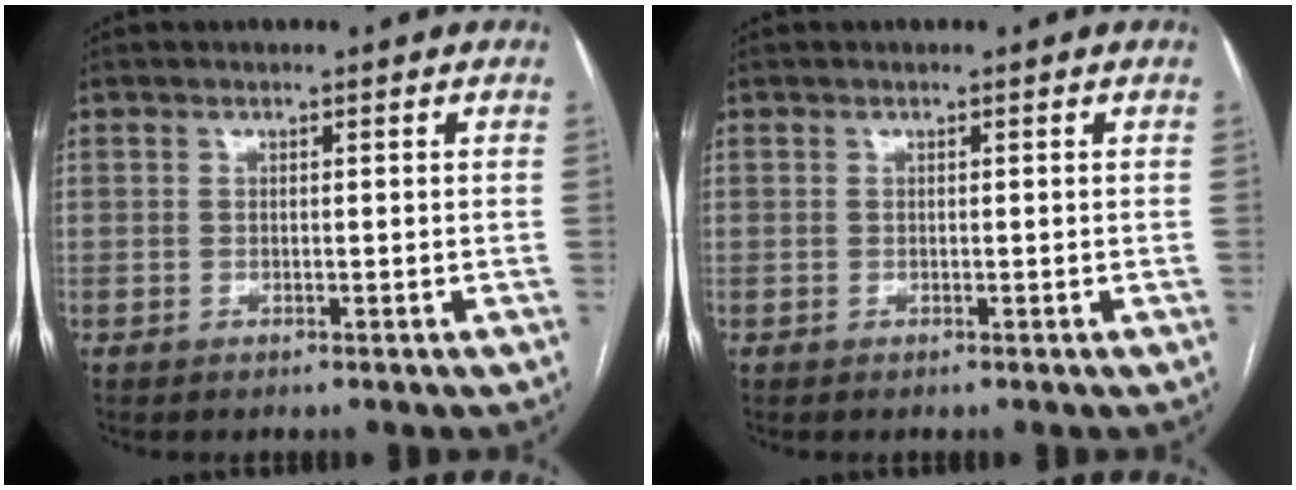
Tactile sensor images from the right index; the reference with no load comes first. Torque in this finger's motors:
{"motor_torque": [0.00, 0.00, 0.00, 0.00]}